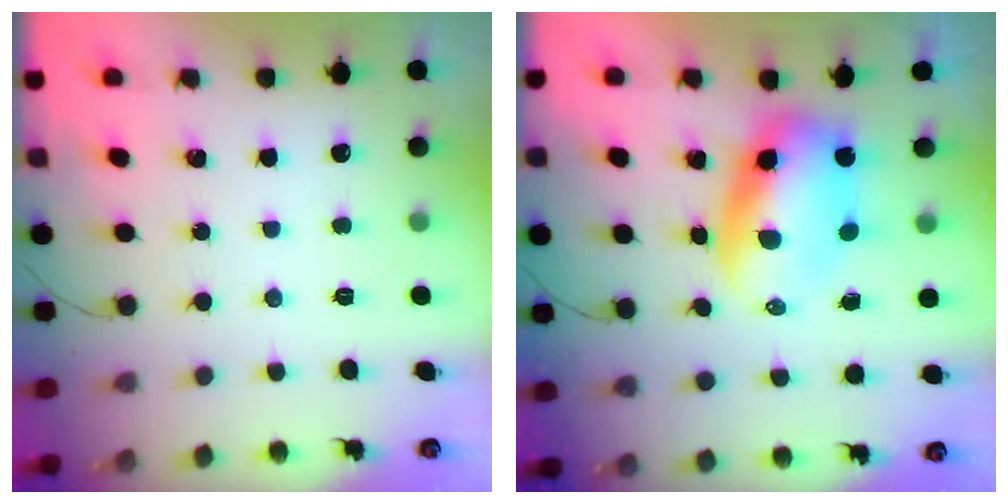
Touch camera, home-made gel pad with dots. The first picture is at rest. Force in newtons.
{"total": 9.4, "press": 9.1, "slide": 2.5}